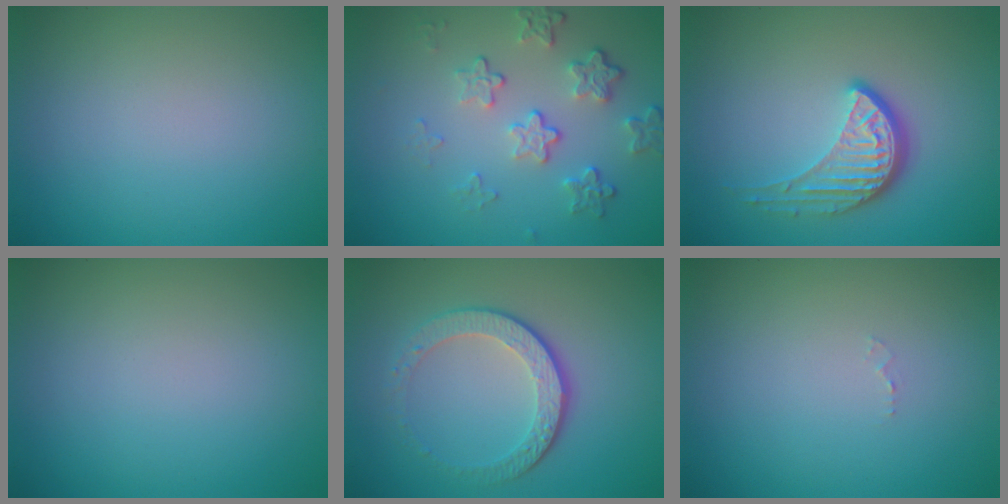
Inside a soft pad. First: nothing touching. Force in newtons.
{"total": 4.2, "press": 3.1, "slide": 2.9}
{"total": 4.2, "press": 3.0, "slide": 2.9}
{"total": 0.0}
{"total": 4.3, "press": 3.1, "slide": 3.0}
{"total": 0.5, "press": 0.5, "slide": 0.1}